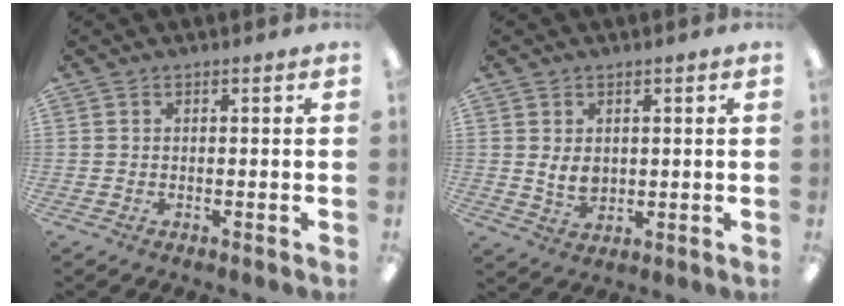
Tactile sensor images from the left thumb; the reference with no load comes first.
{"total": 4.5, "force": [1.0, 3.4, 2.8], "torque": [-0.048, -0.004, 0.015]}